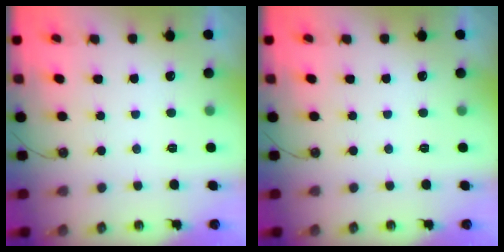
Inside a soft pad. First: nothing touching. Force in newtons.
{"total": 0.0}